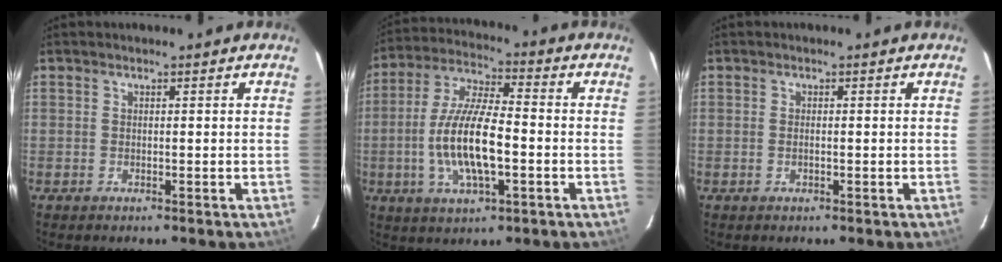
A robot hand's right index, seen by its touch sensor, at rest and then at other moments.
{"total": 13.9, "force": [-2.7, 4.1, 13.0], "torque": [-0.265, 0.000, -0.051]}
{"total": 0.7, "force": [0.0, 0.1, 0.7], "torque": [-0.014, 0.001, -0.002]}